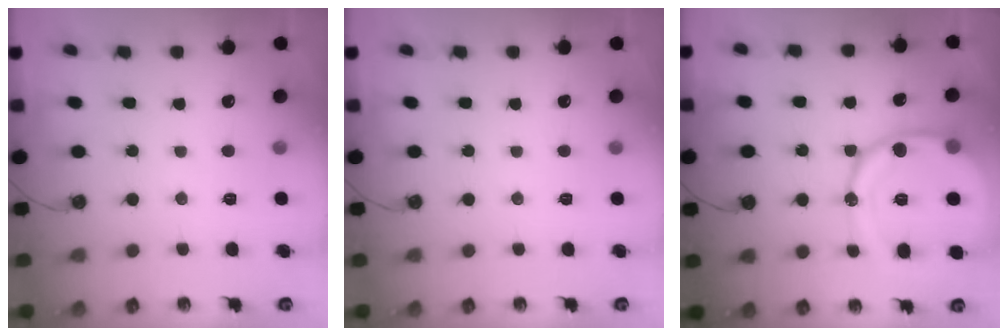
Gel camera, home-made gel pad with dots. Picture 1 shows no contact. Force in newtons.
{"total": 0.0}
{"total": 17.4, "press": 17.3, "slide": 1.6}